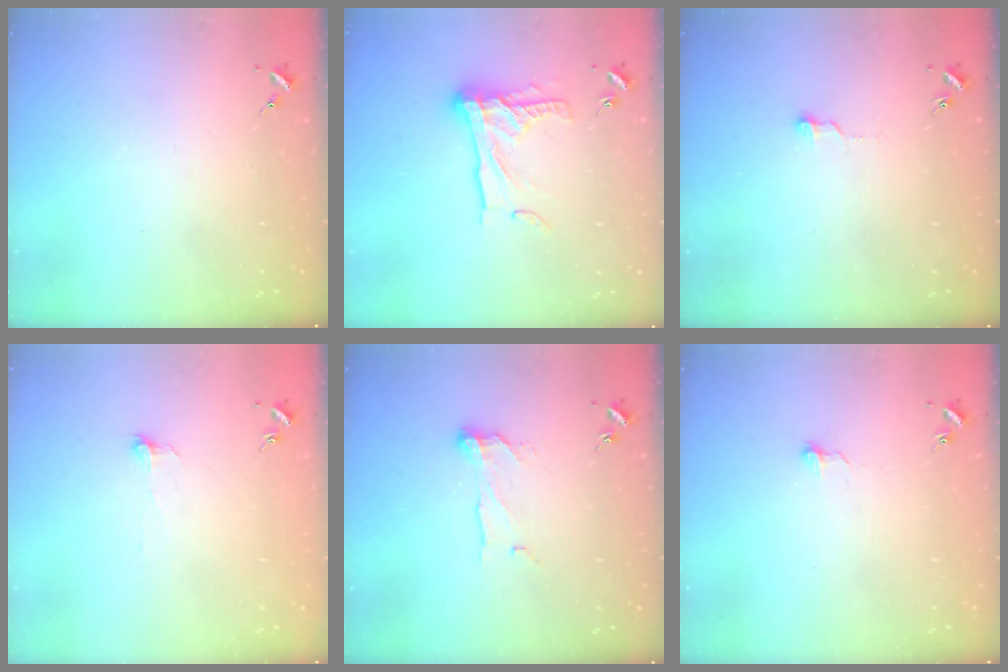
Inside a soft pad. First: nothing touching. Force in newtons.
{"total": 16.2, "press": 16.2, "slide": 1.3}
{"total": 4.0, "press": 4.0, "slide": 0.4}
{"total": 3.3, "press": 3.3, "slide": 0.3}
{"total": 8.3, "press": 8.3, "slide": 0.4}
{"total": 4.2, "press": 4.2, "slide": 0.3}